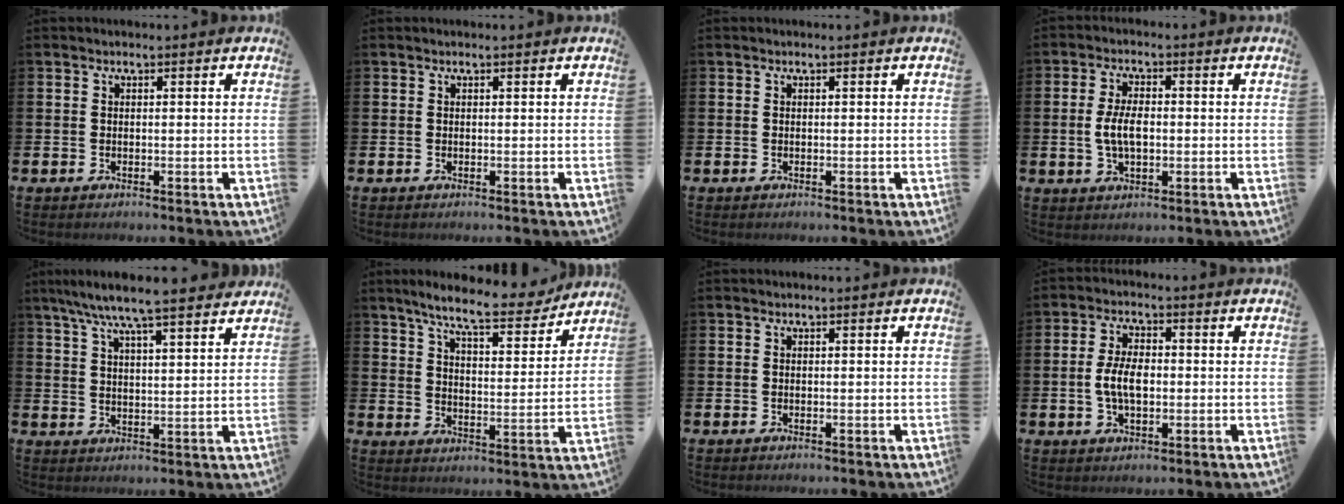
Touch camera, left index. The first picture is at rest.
{"total": 0.0}
{"total": 0.0}
{"total": 4.8, "force": [-0.1, 2.5, 4.1], "torque": [-0.070, -0.001, -0.009]}
{"total": 7.9, "force": [7.2, 0.5, 3.1], "torque": [-0.079, -0.032, 0.128]}
{"total": 8.8, "force": [7.9, 1.4, 3.6], "torque": [-0.081, -0.046, 0.134]}
{"total": 0.0}
{"total": 5.1, "force": [-0.3, 2.8, 4.3], "torque": [-0.073, 0.001, -0.012]}